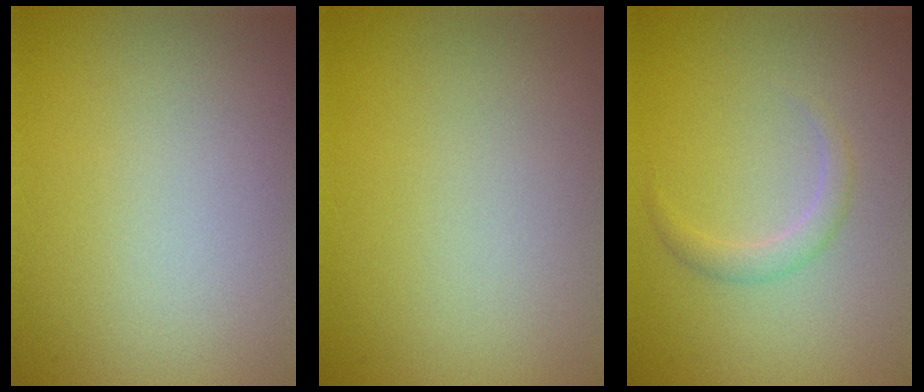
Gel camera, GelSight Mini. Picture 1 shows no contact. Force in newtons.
{"total": 0.0}
{"total": 1.3, "press": 1.2, "slide": 0.1}